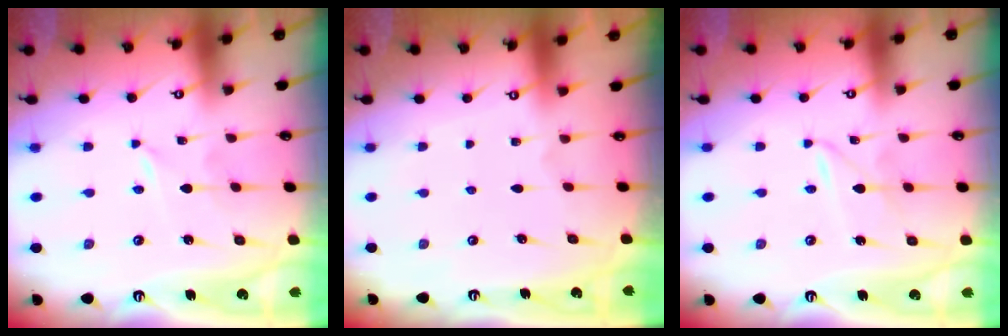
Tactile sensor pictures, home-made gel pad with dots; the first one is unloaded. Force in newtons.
{"total": 0.0}
{"total": 2.2, "press": 2.2, "slide": 0.1}